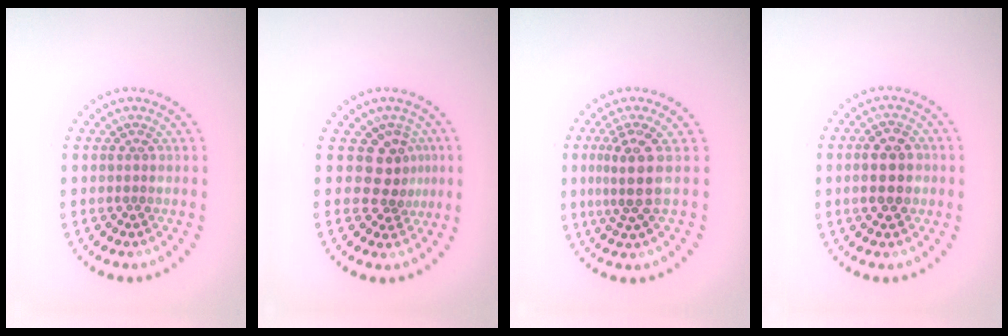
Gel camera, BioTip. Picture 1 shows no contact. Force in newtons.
{"total": 2.8, "press": 2.2, "slide": 1.7}
{"total": 3.2, "press": 2.4, "slide": 2.1}
{"total": 3.5, "press": 3.5, "slide": 0.2}